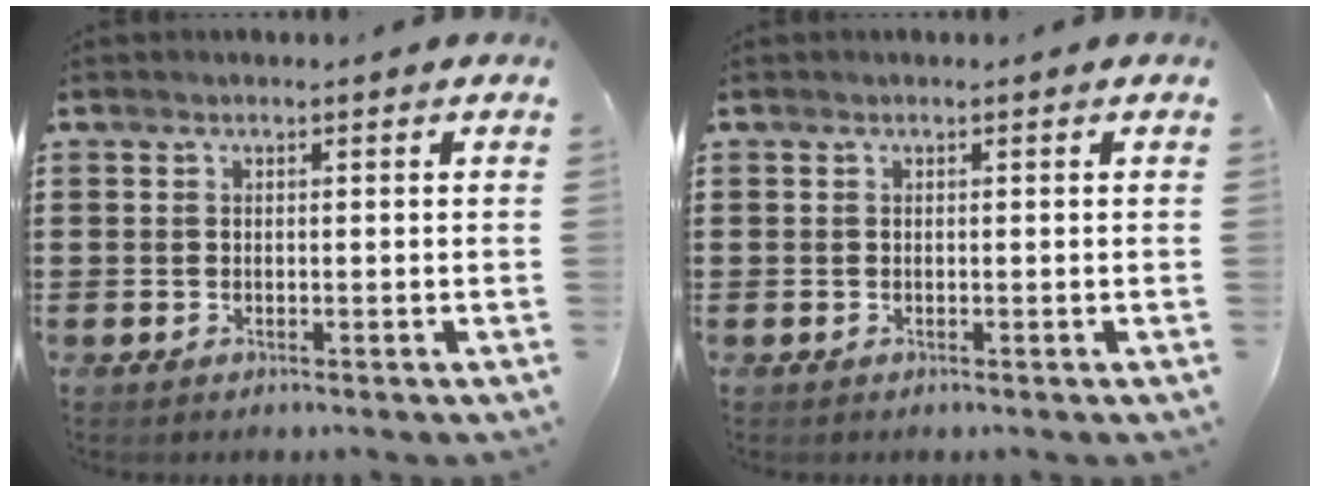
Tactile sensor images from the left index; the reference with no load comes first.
{"total": 0.0}